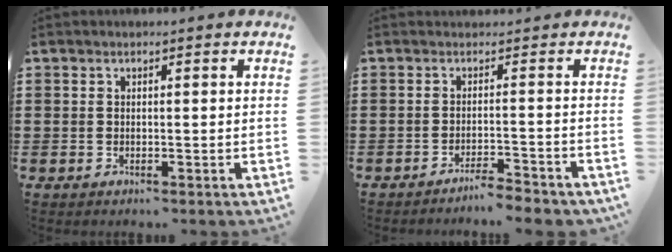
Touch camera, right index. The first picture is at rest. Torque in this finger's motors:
{"motor_torque": [0.31, -0.23, 0.06, -0.04]}